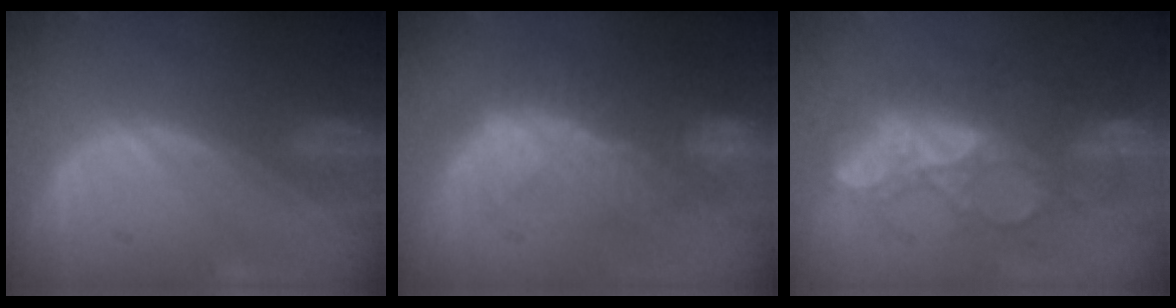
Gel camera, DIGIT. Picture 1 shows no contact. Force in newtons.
{"total": 10.0, "press": 9.0, "slide": 4.2}
{"total": 9.1, "press": 8.9, "slide": 1.9}